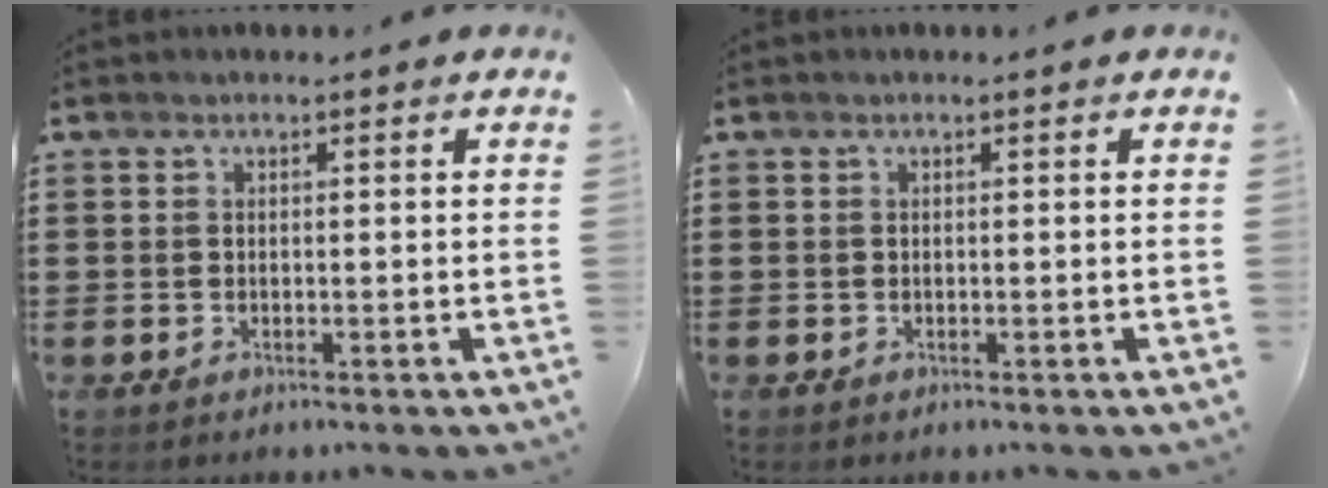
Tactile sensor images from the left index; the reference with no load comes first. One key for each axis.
{"total": 0.0}